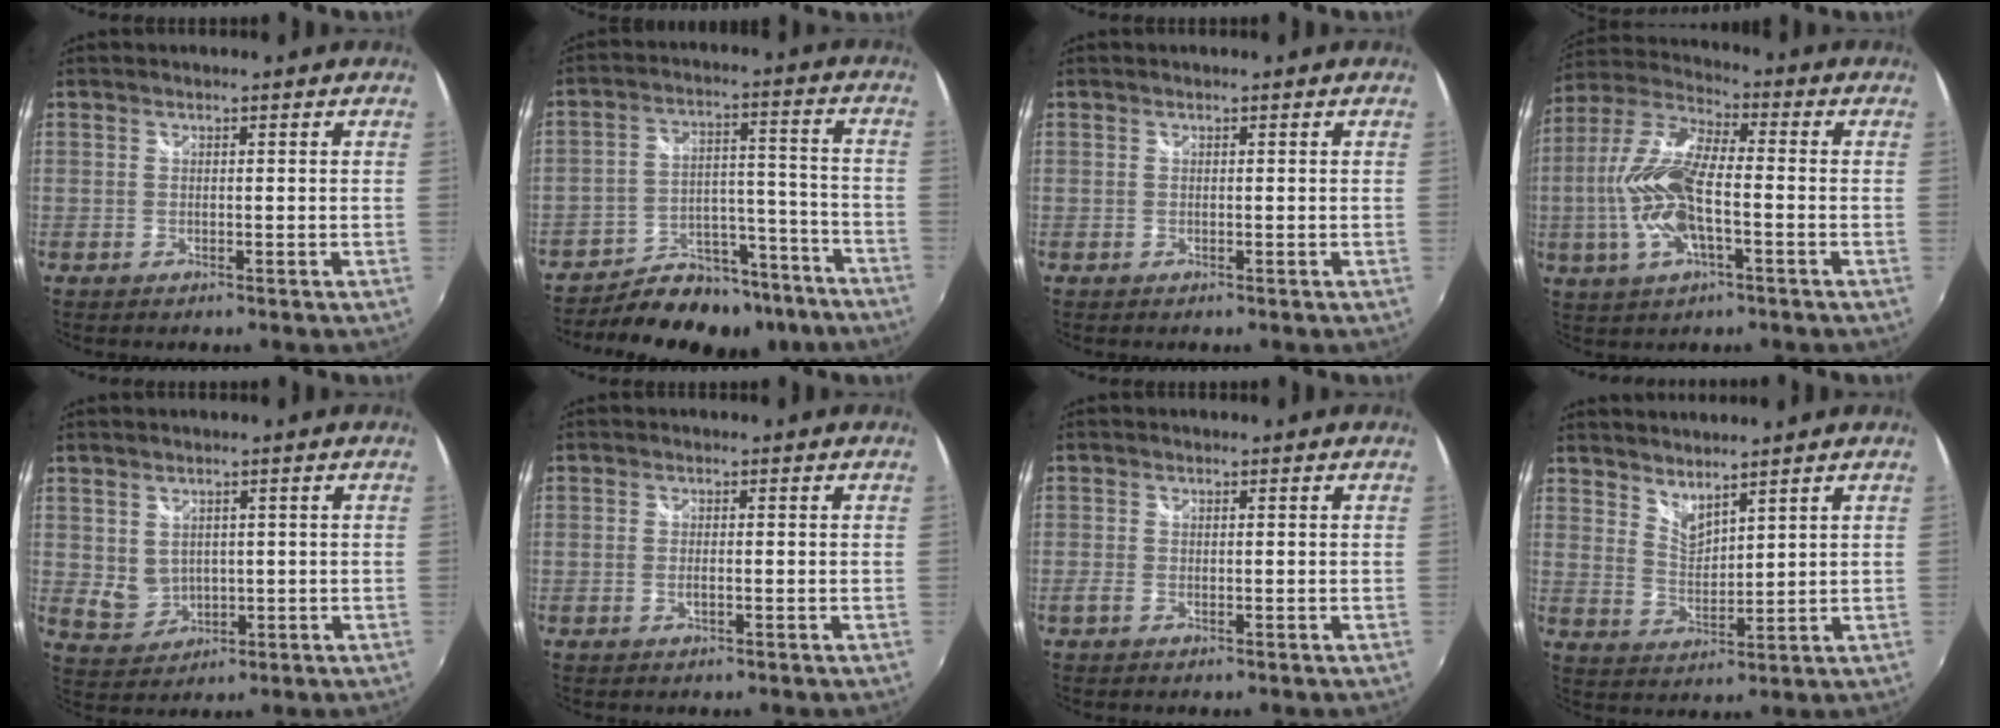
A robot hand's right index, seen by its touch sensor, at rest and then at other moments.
{"total": 18.7, "force": [-15.6, 8.4, 5.8], "torque": [-0.110, 0.037, -0.205]}
{"total": 0.0}
{"total": 14.6, "force": [-2.8, 5.6, 13.2], "torque": [-0.275, 0.002, -0.060]}
{"total": 4.6, "force": [1.0, 3.9, 2.1], "torque": [-0.039, -0.001, 0.033]}
{"total": 1.4, "force": [-0.4, 0.4, 1.3], "torque": [-0.026, -0.002, -0.009]}
{"total": 1.1, "force": [-0.5, 0.3, 0.9], "torque": [-0.019, -0.004, -0.012]}
{"total": 5.0, "force": [4.5, 1.1, 1.8], "torque": [-0.026, -0.006, 0.082]}